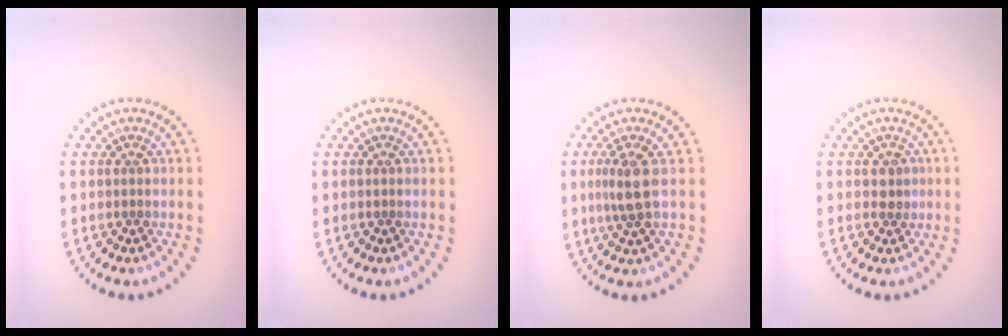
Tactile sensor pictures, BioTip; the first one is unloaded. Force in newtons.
{"total": 0.0}
{"total": 2.7, "press": 2.2, "slide": 1.5}
{"total": 1.2, "press": 1.1, "slide": 0.5}